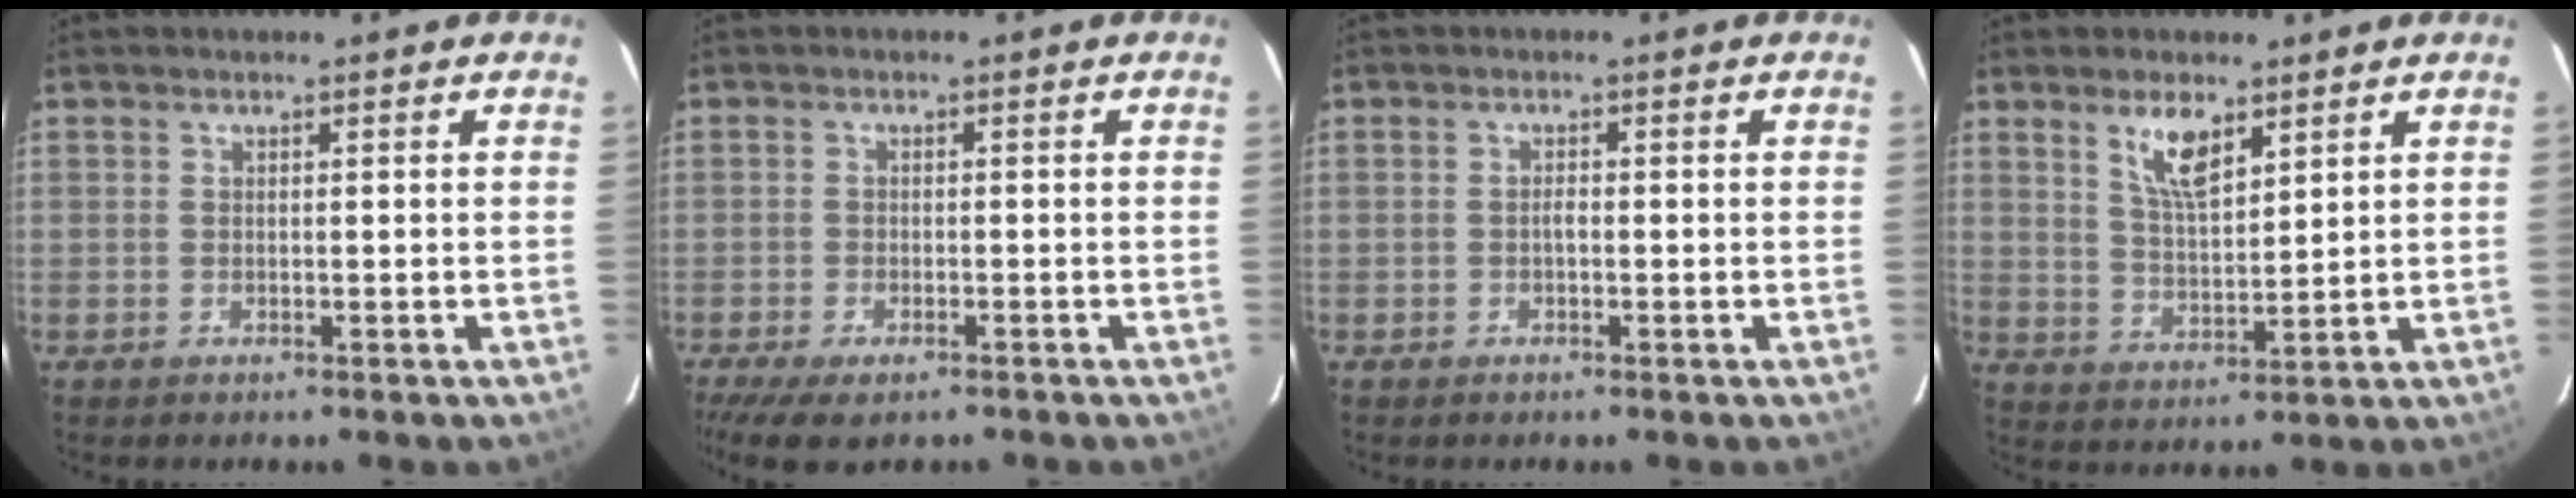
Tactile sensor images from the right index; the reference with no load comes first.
{"total": 8.1, "force": [-5.9, 2.9, 4.7], "torque": [-0.114, -0.032, -0.098]}
{"total": 0.9, "force": [-0.4, 0.4, 0.8], "torque": [-0.014, 0.005, -0.008]}
{"total": 7.0, "force": [4.3, 2.5, 4.9], "torque": [-0.088, 0.001, 0.086]}